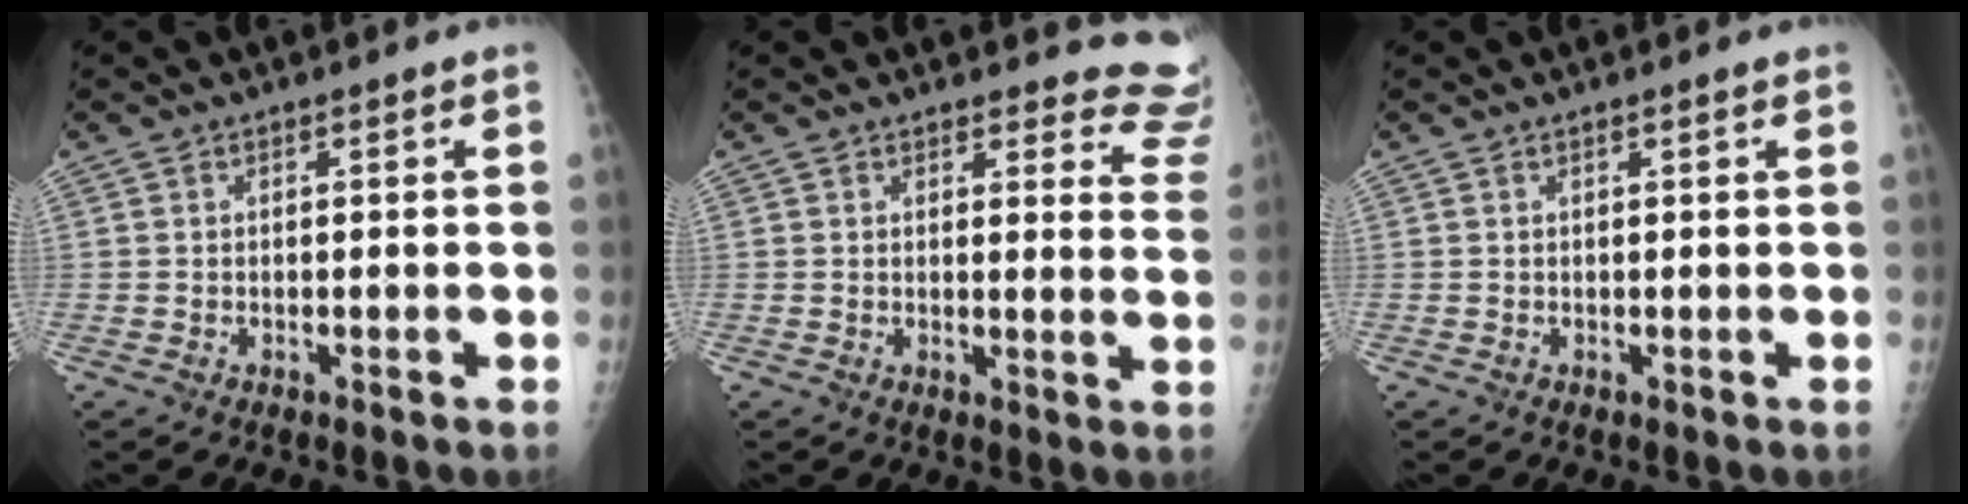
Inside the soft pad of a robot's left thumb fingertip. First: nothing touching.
{"total": 10.3, "force": [10.0, 2.5, 0.3], "torque": [0.052, -0.086, 0.072]}
{"total": 0.7, "force": [0.5, 0.0, 0.4], "torque": [-0.006, 0.001, 0.007]}